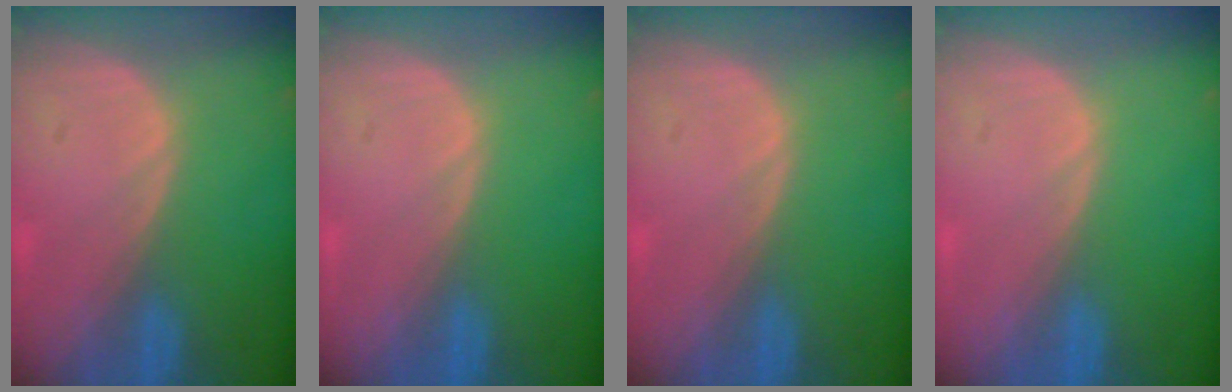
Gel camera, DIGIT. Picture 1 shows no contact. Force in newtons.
{"total": 0.0}
{"total": 0.0}
{"total": 0.0}